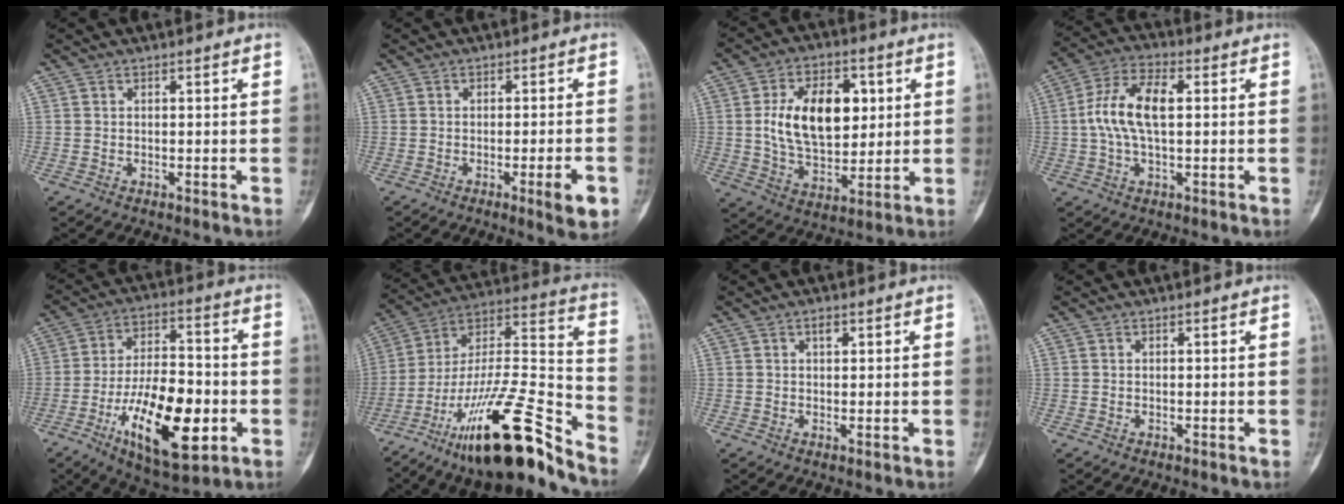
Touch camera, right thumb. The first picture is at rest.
{"total": 5.6, "force": [-2.3, 0.9, 5.1], "torque": [-0.069, 0.000, -0.027]}
{"total": 16.4, "force": [3.0, 9.9, 12.7], "torque": [-0.178, -0.009, 0.056]}
{"total": 10.8, "force": [1.1, 5.1, 9.4], "torque": [-0.197, 0.023, 0.016]}
{"total": 20.2, "force": [-6.4, 8.7, 17.1], "torque": [-0.271, 0.020, -0.097]}
{"total": 26.0, "force": [-17.5, 5.3, 18.5], "torque": [-0.311, 0.086, -0.299]}
{"total": 1.8, "force": [0.8, 0.9, 1.3], "torque": [-0.020, -0.002, 0.012]}
{"total": 0.0}